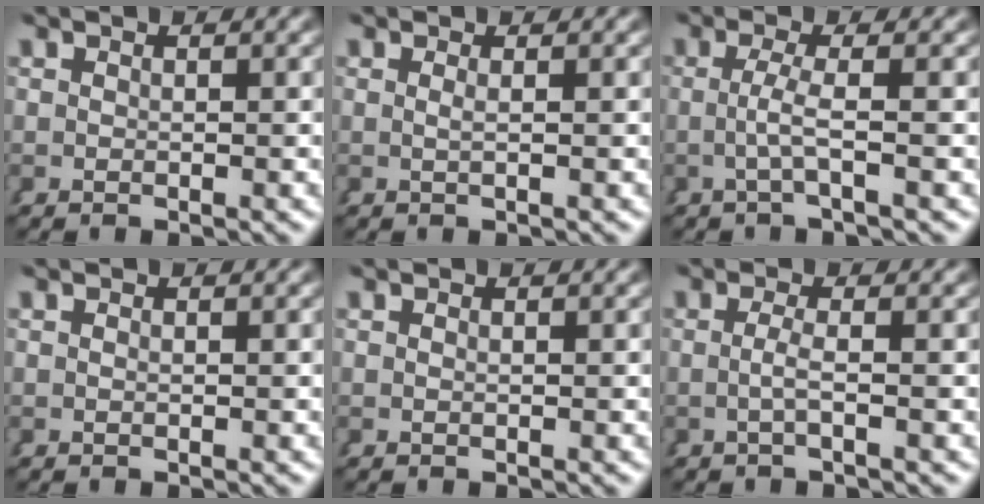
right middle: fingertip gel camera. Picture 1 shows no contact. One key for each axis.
{"total": 0.8, "fx": 0.1, "fy": -0.6, "fz": 0.5, "tx": -0.012, "ty": -0.006, "tz": 0.004}
{"total": 2.0, "fx": -0.4, "fy": -0.8, "fz": 1.8, "tx": -0.038, "ty": -0.004, "tz": -0.003}
{"total": 0.0}
{"total": 0.0}
{"total": 1.5, "fx": -0.5, "fy": -0.9, "fz": 1.2, "tx": -0.027, "ty": -0.005, "tz": -0.004}